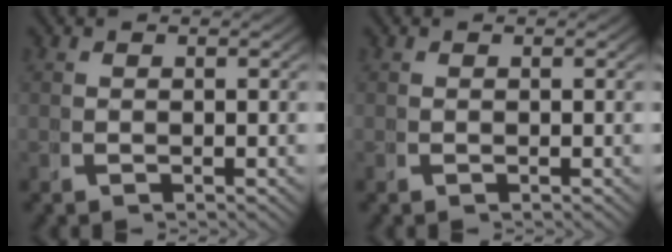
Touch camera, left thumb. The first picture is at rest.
{"total": 0.0}